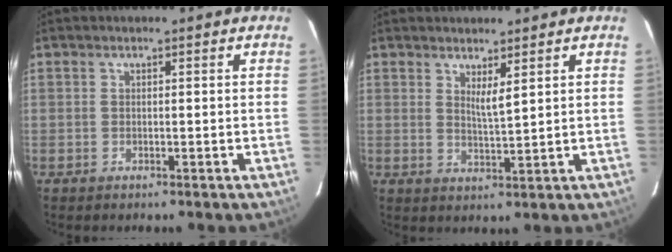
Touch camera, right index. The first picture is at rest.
{"total": 2.6, "force": [1.5, -0.1, 2.1], "torque": [-0.043, -0.014, 0.033]}